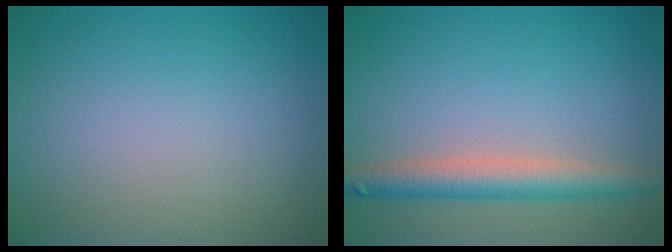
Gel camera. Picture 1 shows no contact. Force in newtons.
{"total": 3.9, "press": 3.9, "slide": 0.3}